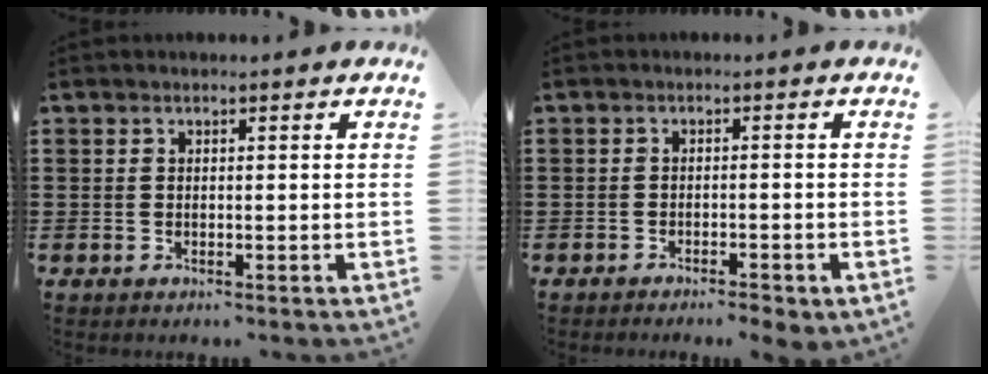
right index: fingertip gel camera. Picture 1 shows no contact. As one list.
[{"total": 1.6, "force": [-1.4, 0.1, 0.7], "torque": [-0.015, 0.000, -0.028]}]